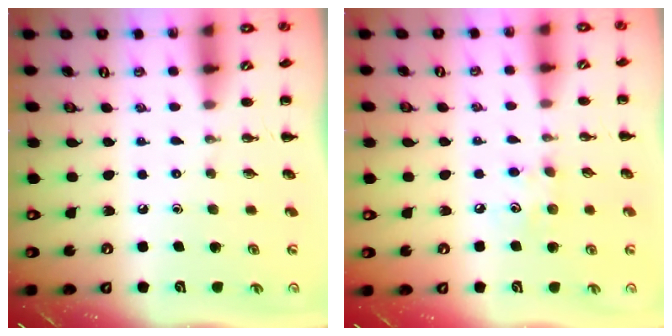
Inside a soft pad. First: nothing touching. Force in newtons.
{"total": 6.8, "press": 6.6, "slide": 1.7}